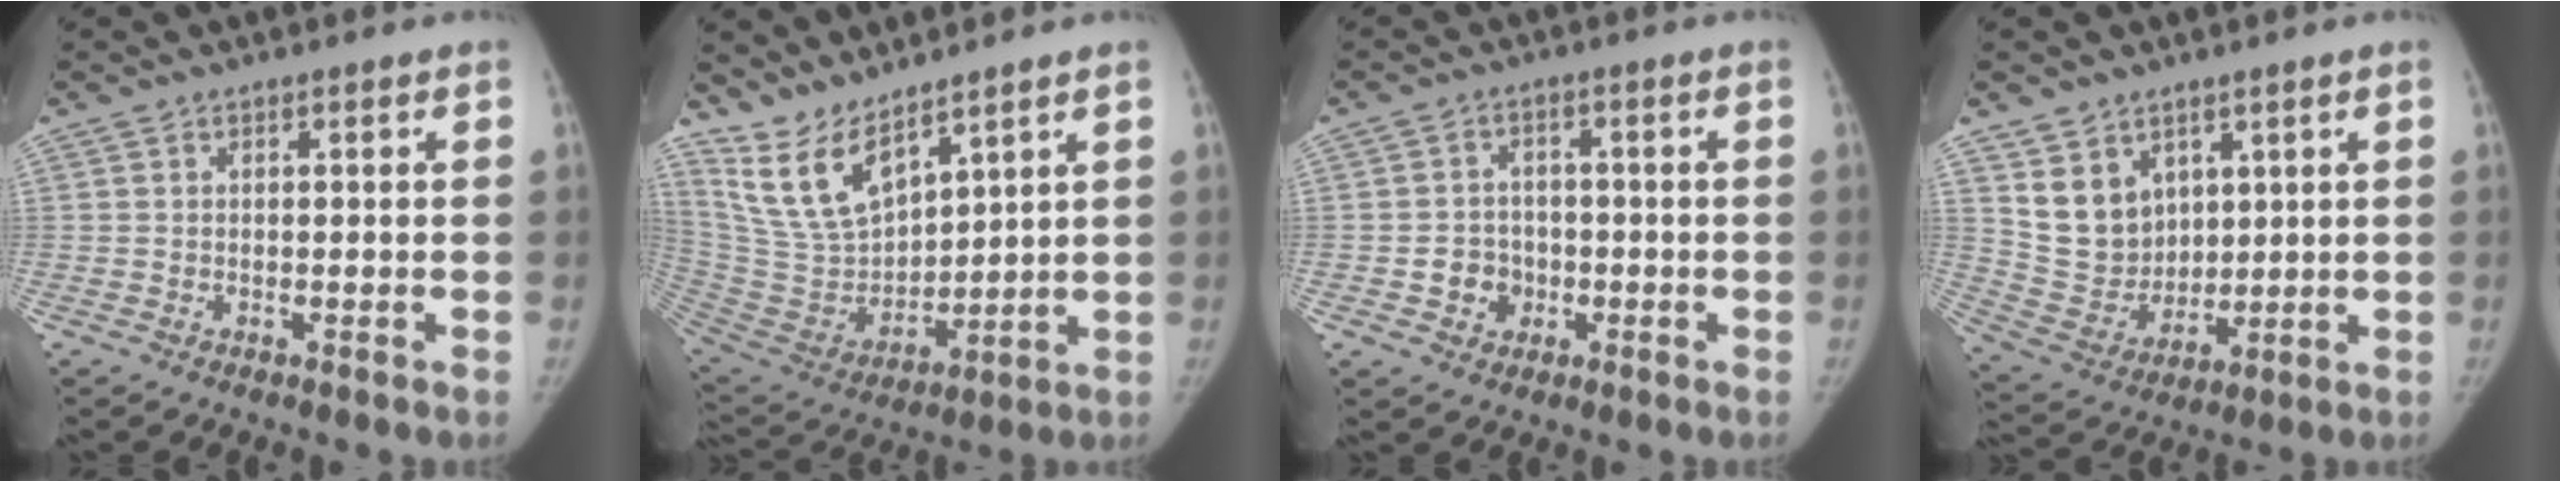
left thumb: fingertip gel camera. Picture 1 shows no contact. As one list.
[{"total": 12.7, "force": [9.7, 4.7, 6.7], "torque": [-0.112, -0.061, 0.215]}, {"total": 5.4, "force": [-1.5, 4.8, 1.9], "torque": [-0.005, 0.014, -0.025]}, {"total": 10.2, "force": [5.0, 7.9, 3.9], "torque": [-0.041, -0.037, 0.114]}]